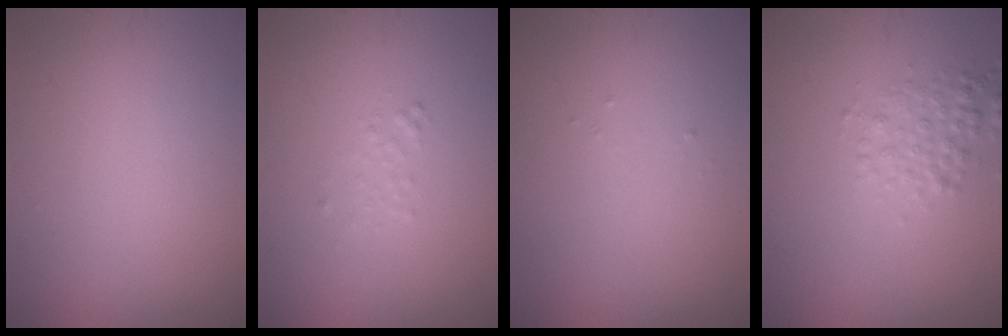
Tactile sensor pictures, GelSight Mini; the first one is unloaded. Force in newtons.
{"total": 0.7, "press": 0.7, "slide": 0.1}
{"total": 0.0}
{"total": 2.0, "press": 2.0, "slide": 0.1}